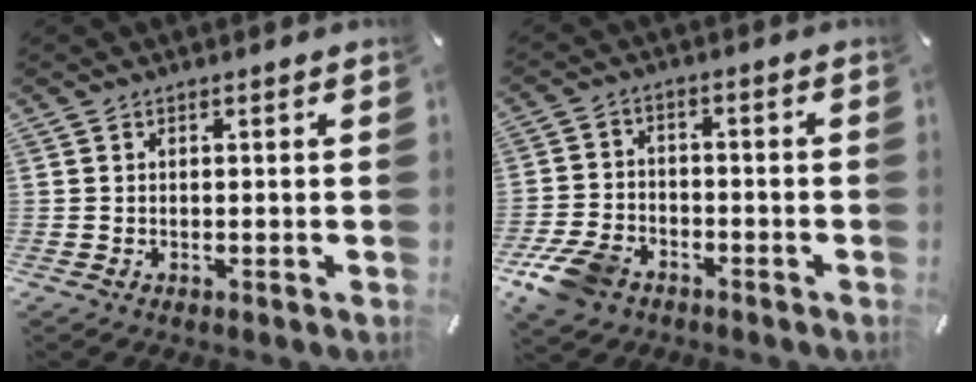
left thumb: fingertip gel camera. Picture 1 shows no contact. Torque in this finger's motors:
{"motor_torque": [-0.29, 1.66, 0.33, 0.24, 0.19]}